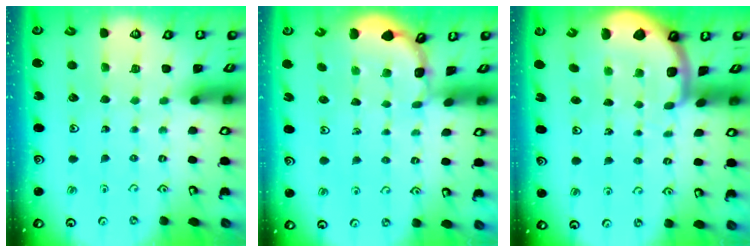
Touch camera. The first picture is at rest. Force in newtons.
{"total": 1.6, "press": 1.5, "slide": 0.1}
{"total": 2.5, "press": 2.4, "slide": 0.5}